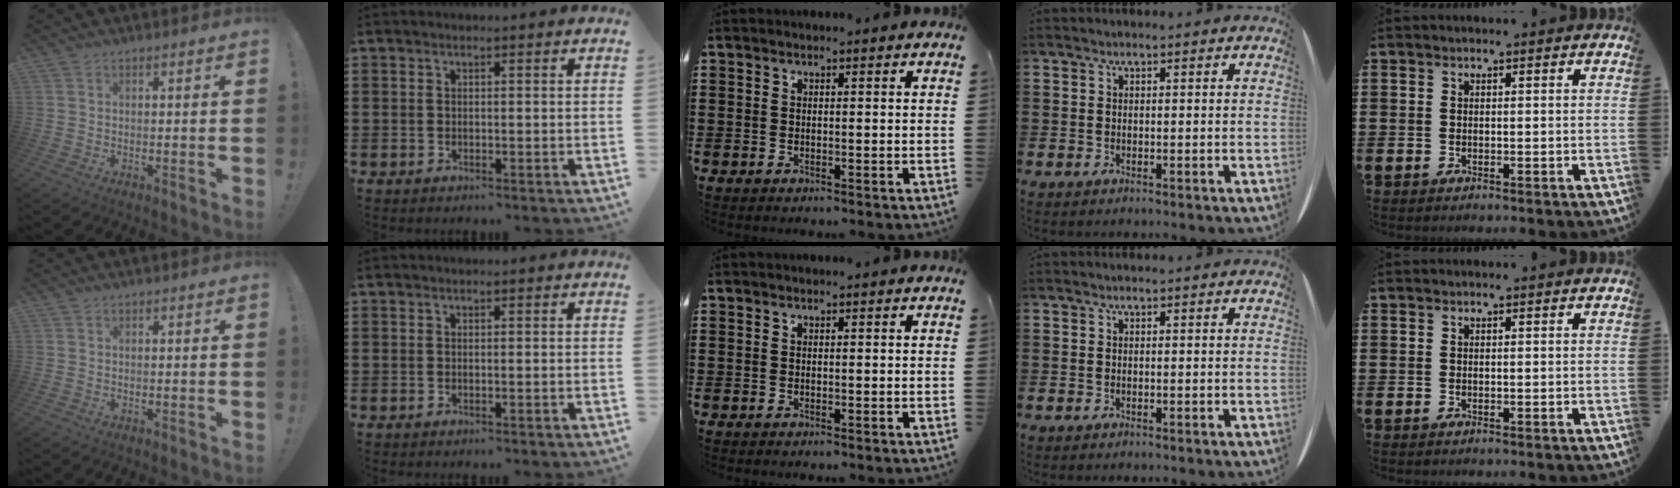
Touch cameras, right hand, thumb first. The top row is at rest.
{}